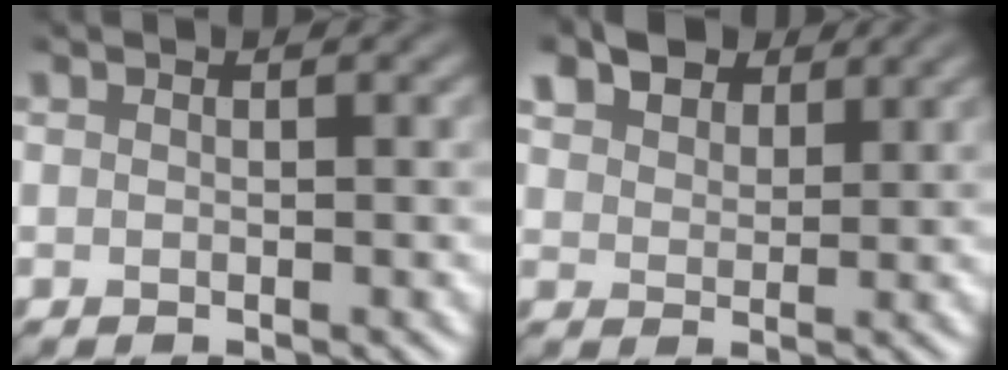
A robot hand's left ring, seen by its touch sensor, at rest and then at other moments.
{"total": 6.1, "force": [4.1, 3.3, 2.9], "torque": [-0.078, 0.014, 0.069]}